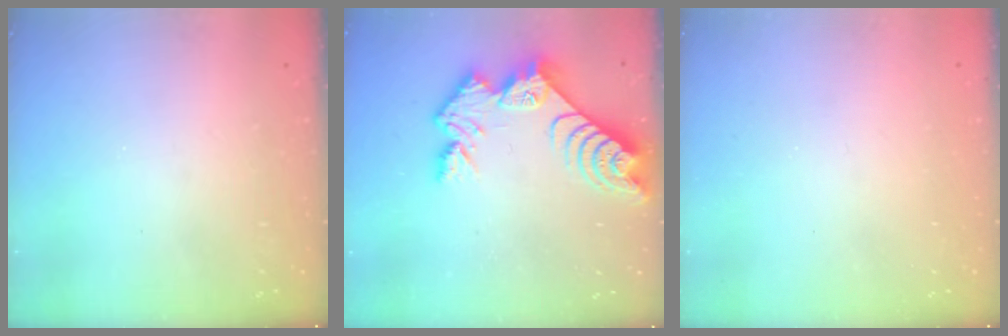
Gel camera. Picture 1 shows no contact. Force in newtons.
{"total": 11.2, "press": 11.2, "slide": 0.7}
{"total": 0.0}